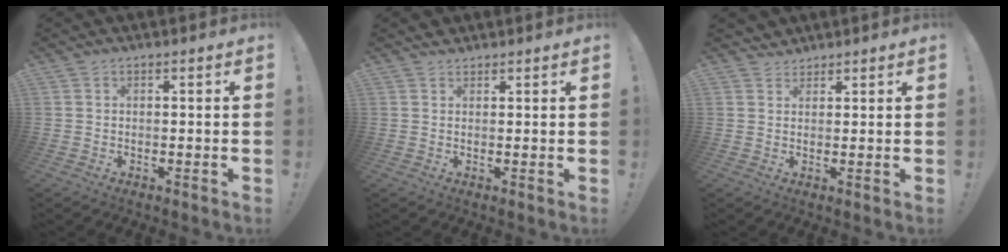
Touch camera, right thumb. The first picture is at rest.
{"total": 1.6, "force": [1.6, 0.5, 0.0], "torque": [0.014, -0.010, 0.027]}
{"total": 3.0, "force": [2.6, 1.4, 0.1], "torque": [0.007, -0.017, 0.048]}